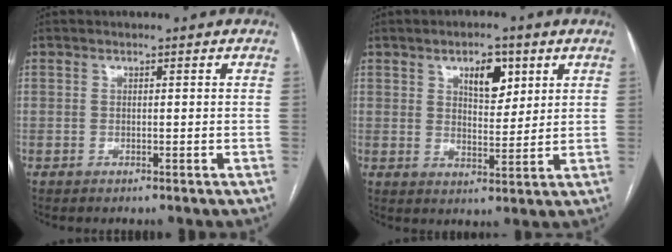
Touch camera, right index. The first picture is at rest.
{"total": 6.1, "force": [3.0, 2.7, 4.5], "torque": [-0.071, 0.002, 0.051]}